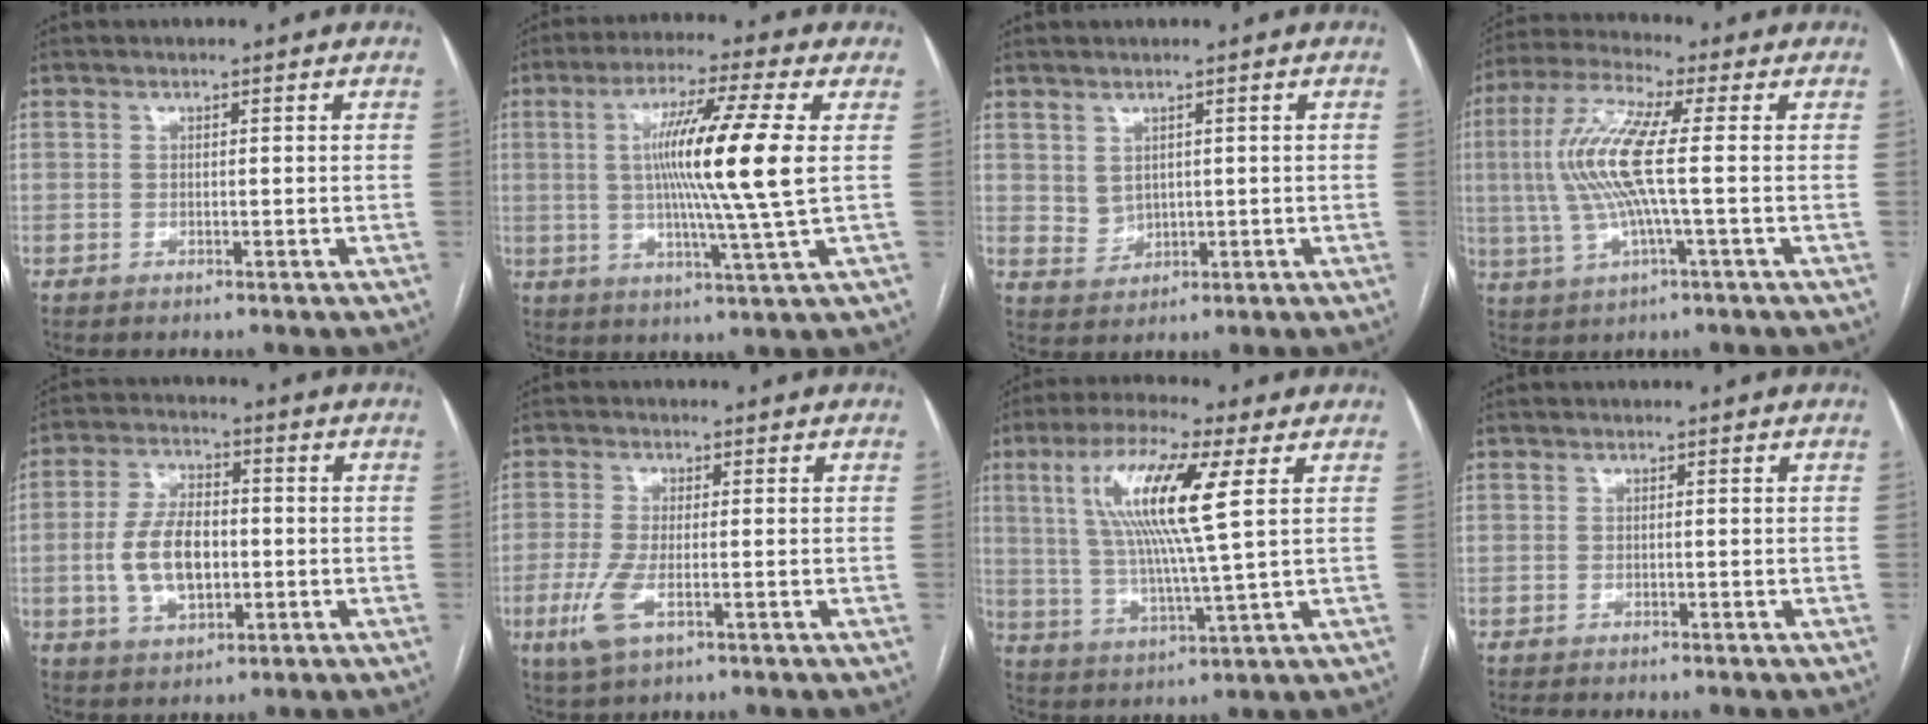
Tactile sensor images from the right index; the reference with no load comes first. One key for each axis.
{"total": 13.9, "fx": 1.5, "fy": -1.5, "fz": 13.8, "tx": -0.251, "ty": -0.007, "tz": 0.020}
{"total": 2.9, "fx": 1.0, "fy": 2.4, "fz": 1.2, "tx": -0.026, "ty": -0.001, "tz": 0.028}
{"total": 11.4, "fx": 0.2, "fy": 1.1, "fz": 11.4, "tx": -0.252, "ty": 0.014, "tz": -0.001}
{"total": 9.7, "fx": -1.2, "fy": 5.2, "fz": 8.2, "tx": -0.168, "ty": 0.013, "tz": -0.016}
{"total": 5.6, "fx": -2.1, "fy": 1.5, "fz": 5.0, "tx": -0.123, "ty": -0.017, "tz": -0.041}
{"total": 13.8, "fx": 4.1, "fy": 0.5, "fz": 13.2, "tx": -0.266, "ty": 0.007, "tz": 0.071}
{"total": 1.7, "fx": -1.6, "fy": 0.4, "fz": 0.4, "tx": -0.008, "ty": -0.006, "tz": -0.020}